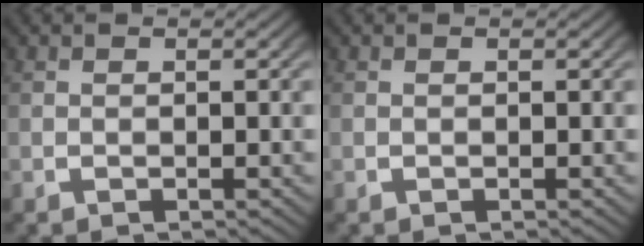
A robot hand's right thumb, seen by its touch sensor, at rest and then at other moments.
{"total": 0.0}